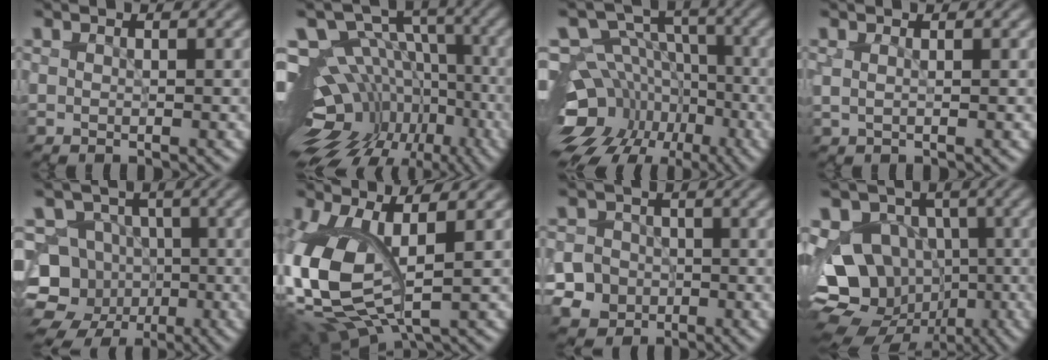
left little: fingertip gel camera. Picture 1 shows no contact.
{"total": 16.4, "force": [-6.8, 11.5, 9.4], "torque": [-0.158, 0.012, -0.069]}
{"total": 15.1, "force": [-6.9, 11.4, 7.1], "torque": [-0.132, -0.018, -0.092]}
{"total": 0.6, "force": [0.3, 0.2, 0.5], "torque": [-0.010, -0.001, 0.002]}
{"total": 10.1, "force": [-4.1, 8.8, 3.0], "torque": [-0.049, -0.011, -0.083]}
{"total": 10.0, "force": [0.0, 5.1, 8.6], "torque": [-0.211, -0.021, 0.007]}
{"total": 6.6, "force": [-2.7, 5.9, 1.3], "torque": [-0.017, -0.007, -0.068]}
{"total": 14.8, "force": [-2.7, 12.6, 7.4], "torque": [-0.142, -0.006, -0.049]}